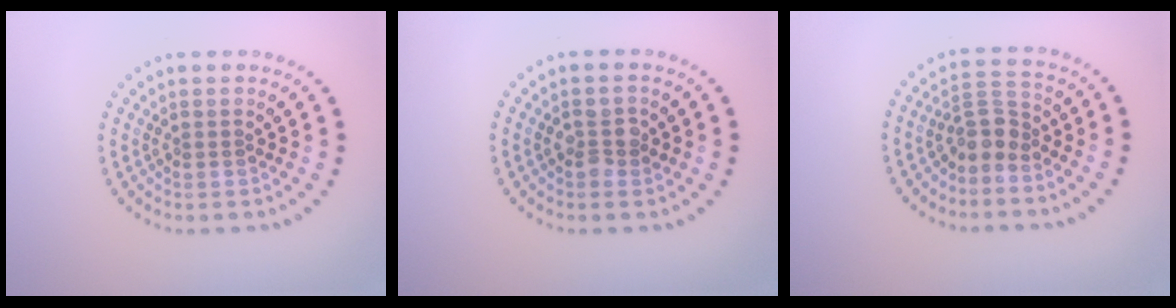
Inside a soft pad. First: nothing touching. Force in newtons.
{"total": 1.8, "press": 1.7, "slide": 0.2}
{"total": 2.7, "press": 2.1, "slide": 1.7}